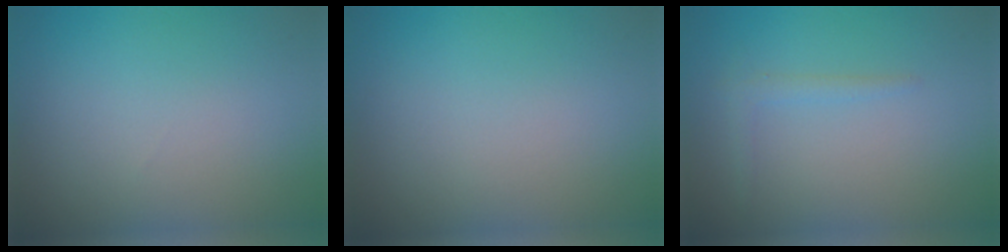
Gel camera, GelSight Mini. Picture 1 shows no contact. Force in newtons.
{"total": 0.0}
{"total": 1.1, "press": 1.1, "slide": 0.1}